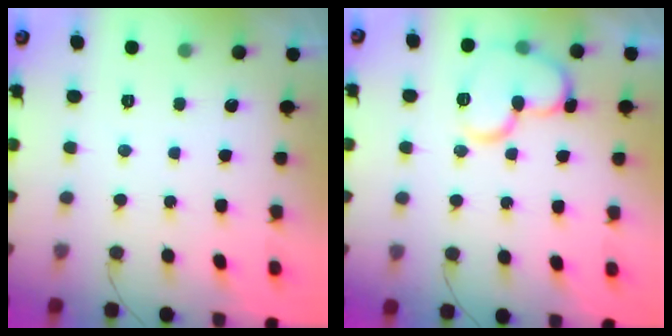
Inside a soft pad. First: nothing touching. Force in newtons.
{"total": 13.0, "press": 12.8, "slide": 2.2}